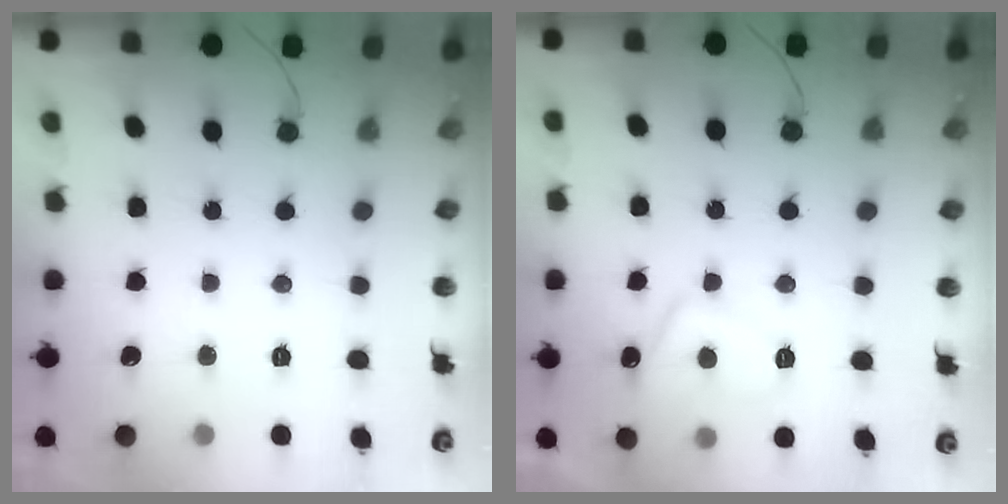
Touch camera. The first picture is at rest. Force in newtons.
{"total": 6.1, "press": 5.9, "slide": 1.4}